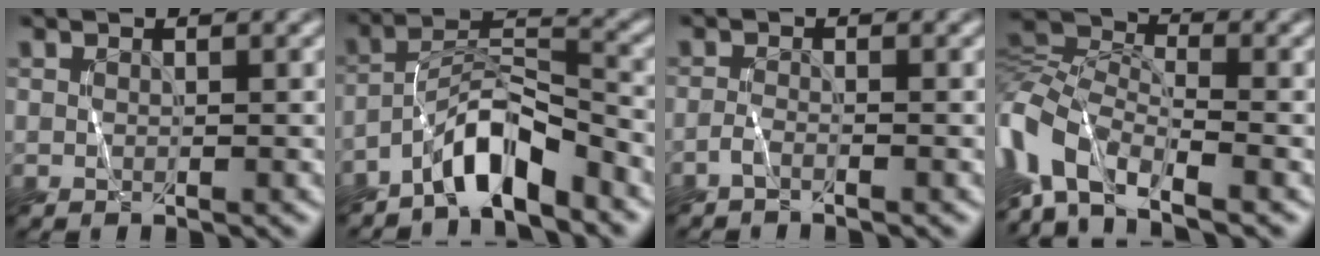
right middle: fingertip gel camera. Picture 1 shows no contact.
{"total": 5.4, "force": [-4.4, 1.3, 2.9], "torque": [-0.046, 0.017, -0.084]}
{"total": 1.0, "force": [-1.0, 0.0, 0.1], "torque": [-0.004, 0.001, -0.020]}
{"total": 8.8, "force": [-4.7, 4.5, 5.9], "torque": [-0.128, 0.003, -0.107]}